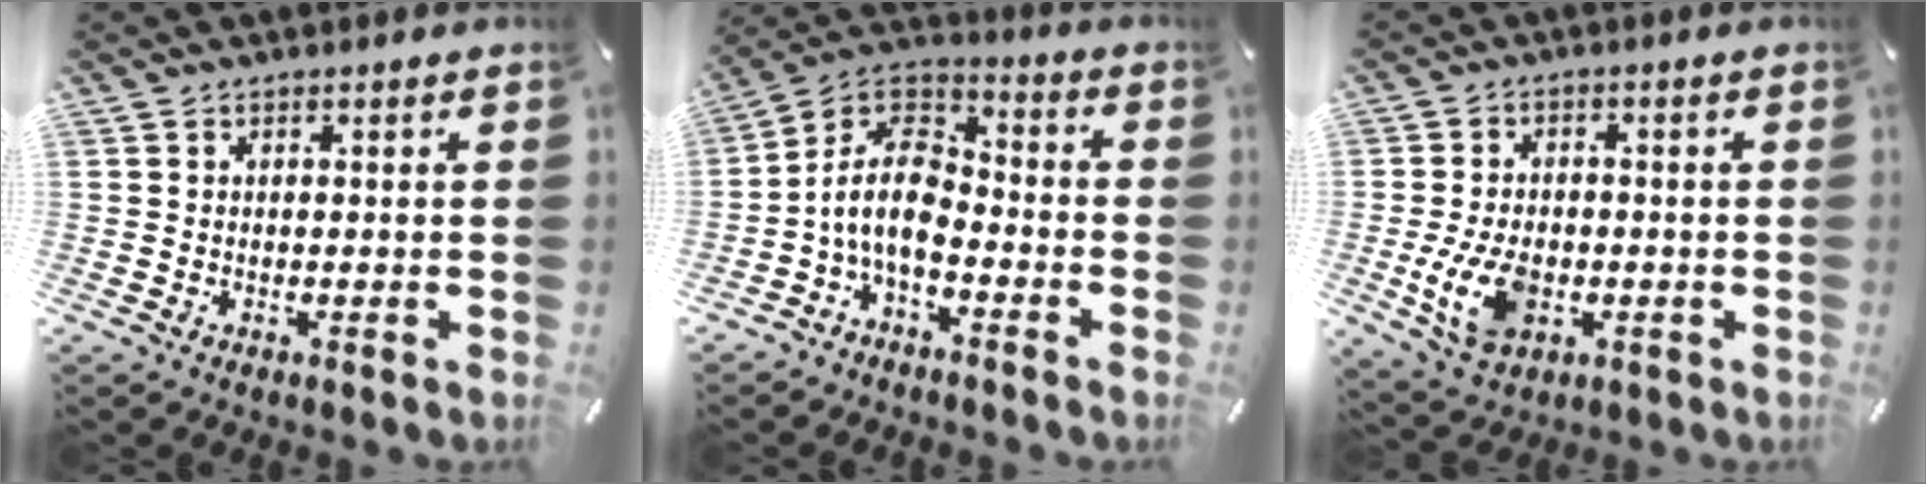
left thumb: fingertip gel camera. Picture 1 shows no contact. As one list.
[{"total": 11.5, "force": [-4.8, 6.5, 8.1], "torque": [-0.180, 0.013, -0.096]}, {"total": 10.1, "force": [-2.4, 6.9, 6.9], "torque": [-0.148, 0.002, -0.040]}]